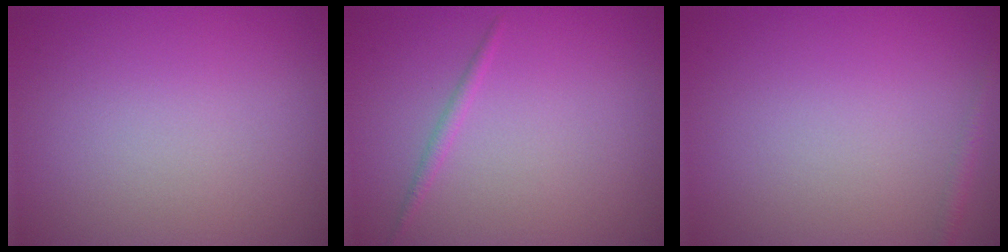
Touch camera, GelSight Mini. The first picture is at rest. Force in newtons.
{"total": 0.9, "press": 0.9, "slide": 0.1}
{"total": 0.8, "press": 0.8, "slide": 0.0}